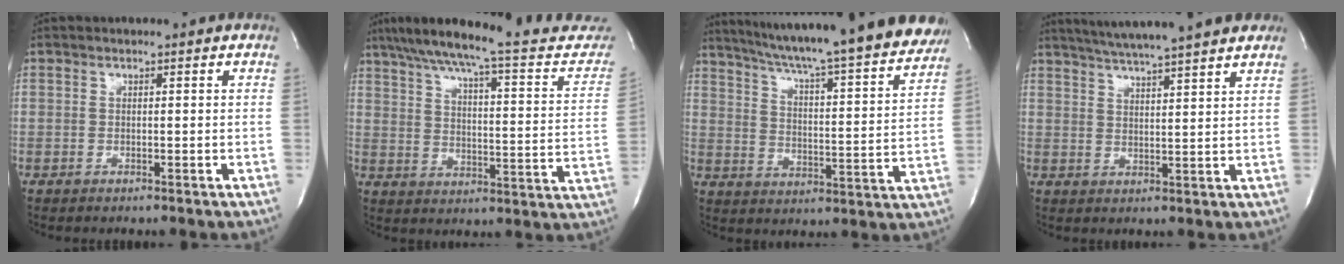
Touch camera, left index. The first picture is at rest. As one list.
[{"total": 26.1, "force": [23.2, 2.5, 11.7], "torque": [-0.174, -0.041, 0.298]}, {"total": 27.8, "force": [25.0, 1.4, 12.2], "torque": [-0.193, -0.057, 0.323]}, {"total": 15.8, "force": [13.7, 0.2, 7.9], "torque": [-0.132, 0.025, 0.187]}]